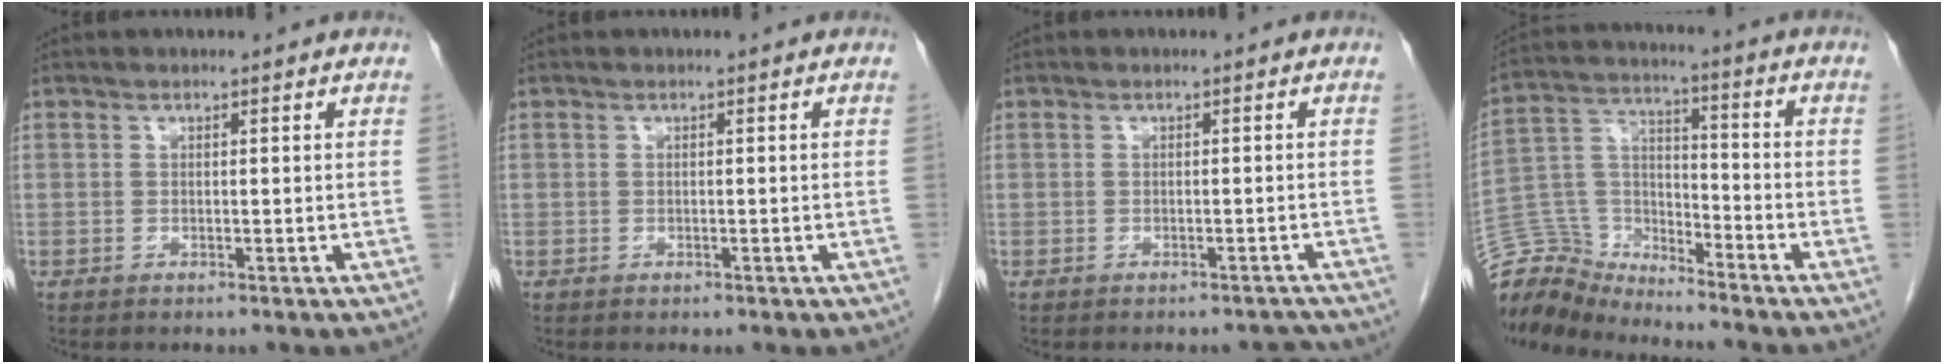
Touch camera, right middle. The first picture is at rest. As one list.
[{"total": 0.0}, {"total": 3.0, "force": [-2.9, 0.7, 0.1], "torque": [0.007, -0.001, -0.032]}, {"total": 11.6, "force": [-11.4, 1.6, 0.1], "torque": [-0.011, 0.046, -0.226]}]